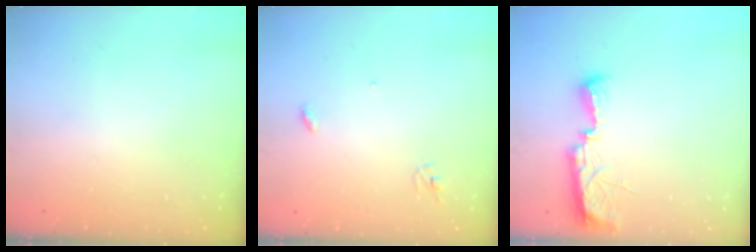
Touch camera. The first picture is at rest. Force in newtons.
{"total": 2.9, "press": 2.9, "slide": 0.2}
{"total": 10.6, "press": 9.2, "slide": 5.3}